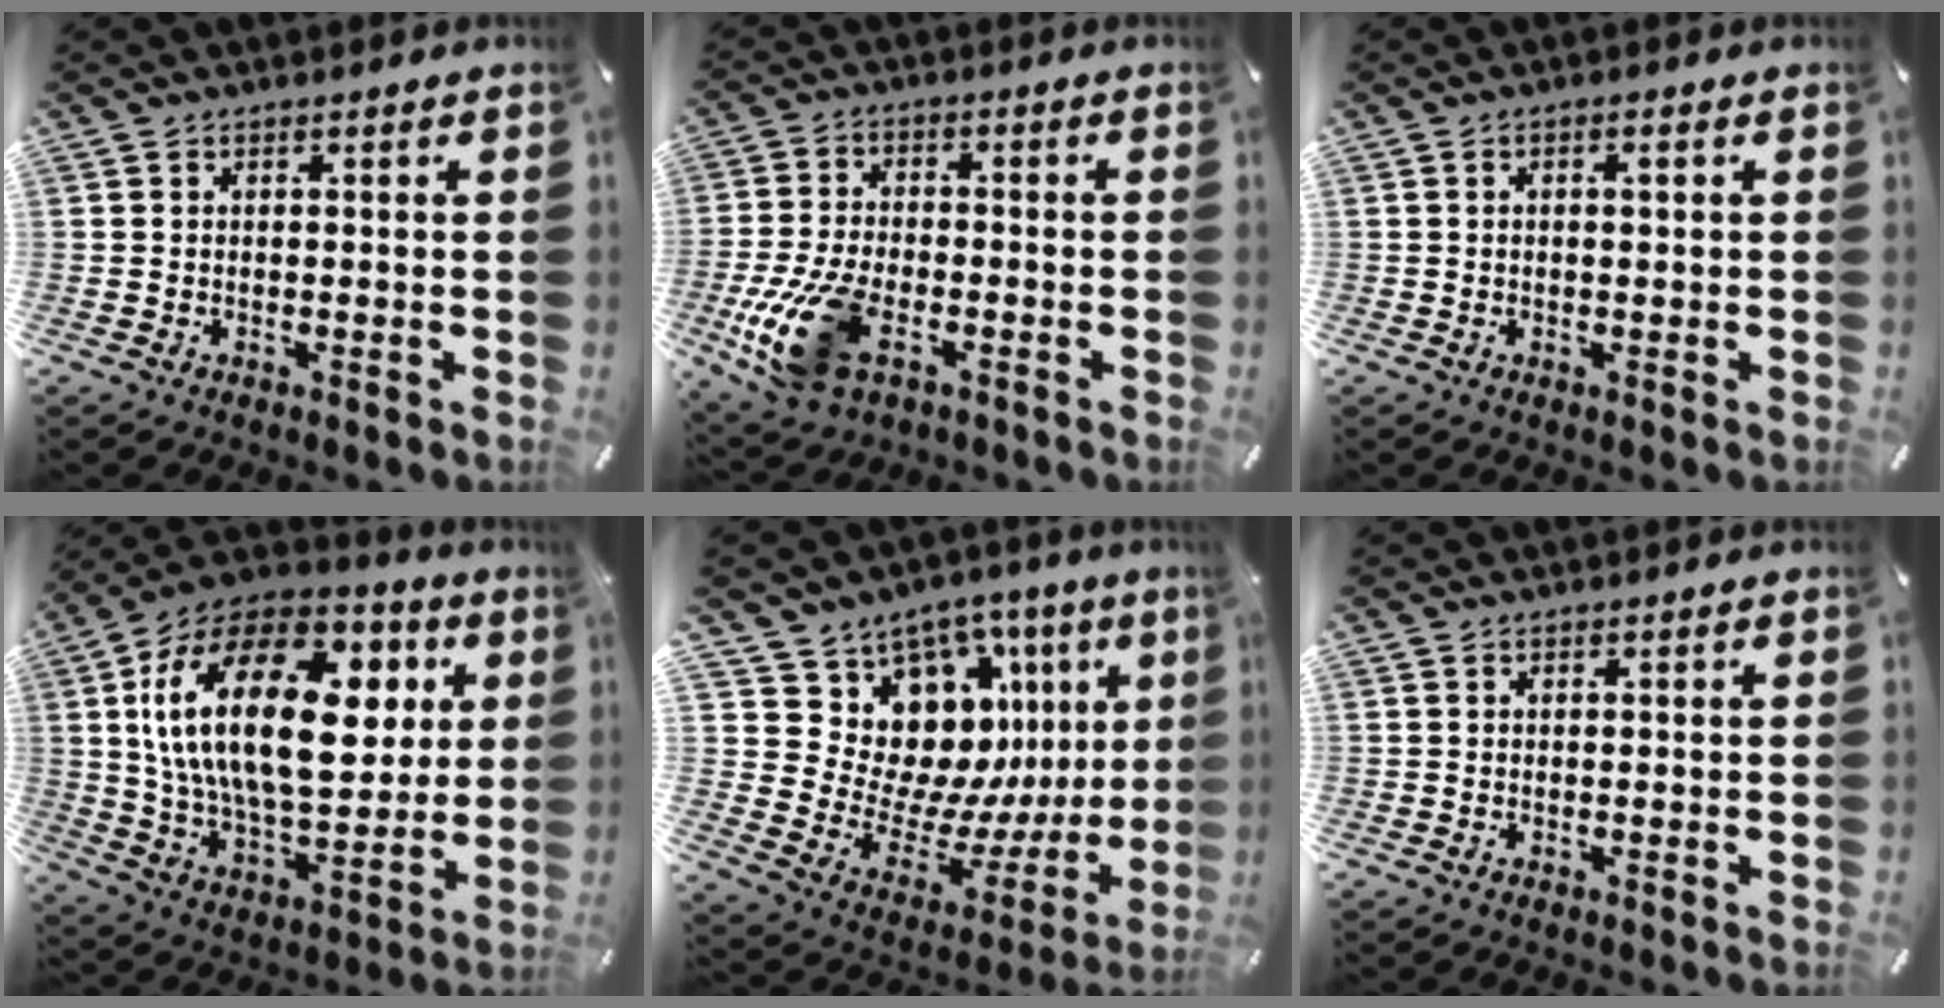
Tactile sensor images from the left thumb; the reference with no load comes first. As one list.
[{"total": 14.1, "force": [-5.3, 7.7, 10.5], "torque": [-0.232, 0.004, -0.093]}, {"total": 1.5, "force": [0.2, 0.5, 1.4], "torque": [-0.026, 0.003, 0.001]}, {"total": 27.9, "force": [6.3, 15.6, 22.2], "torque": [-0.422, -0.017, 0.103]}, {"total": 13.4, "force": [7.1, 10.6, 4.1], "torque": [-0.039, -0.108, 0.146]}, {"total": 0.0}]